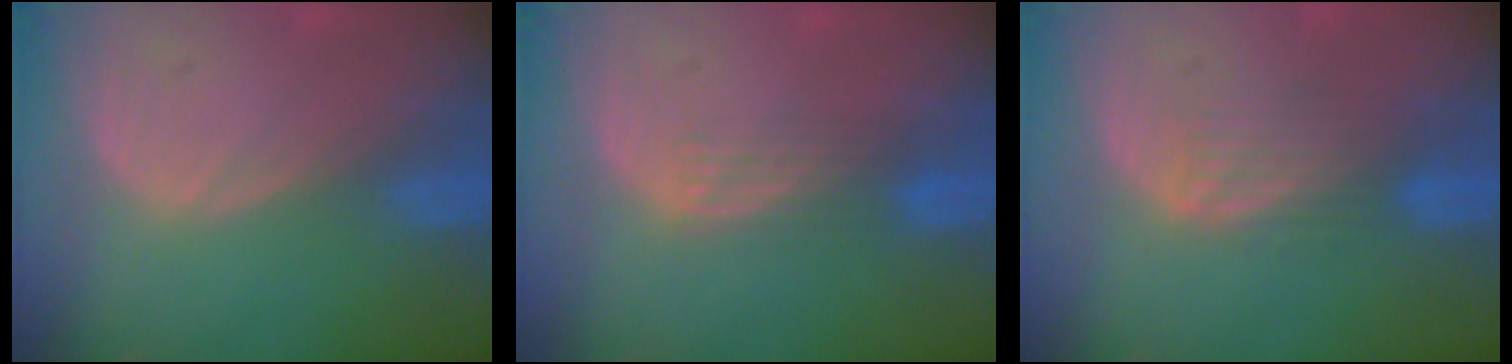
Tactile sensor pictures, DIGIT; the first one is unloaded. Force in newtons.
{"total": 2.9, "press": 2.8, "slide": 1.0}
{"total": 4.3, "press": 3.7, "slide": 2.2}